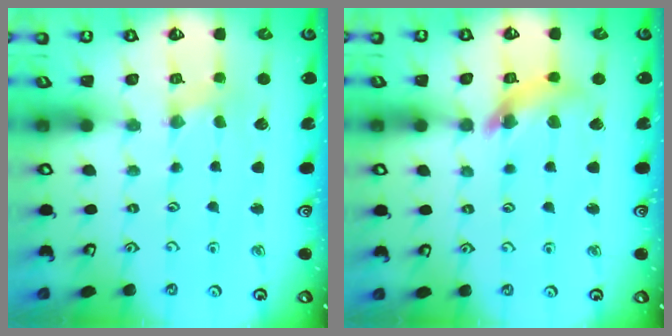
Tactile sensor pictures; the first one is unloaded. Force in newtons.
{"total": 10.2, "press": 10.1, "slide": 1.1}